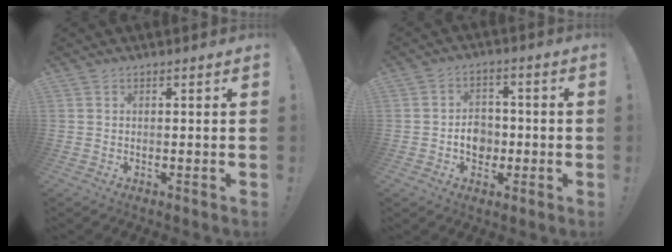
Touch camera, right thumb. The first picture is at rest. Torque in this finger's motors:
{"motor_torque": [0.87, 1.00, 0.60, -0.61, 0.14]}